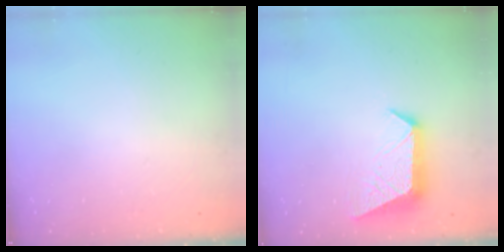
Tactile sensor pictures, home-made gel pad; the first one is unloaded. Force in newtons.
{"total": 10.4, "press": 10.3, "slide": 1.1}